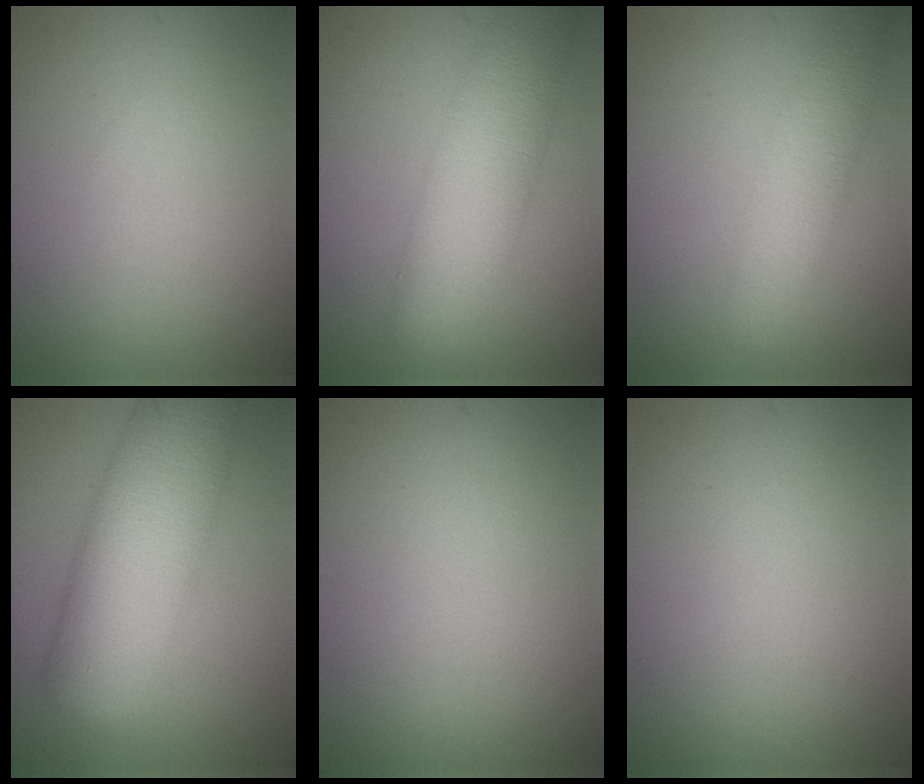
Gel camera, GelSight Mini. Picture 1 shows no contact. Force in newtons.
{"total": 7.3, "press": 7.3, "slide": 0.3}
{"total": 4.7, "press": 4.6, "slide": 0.3}
{"total": 10.4, "press": 10.3, "slide": 0.7}
{"total": 0.0}
{"total": 0.0}